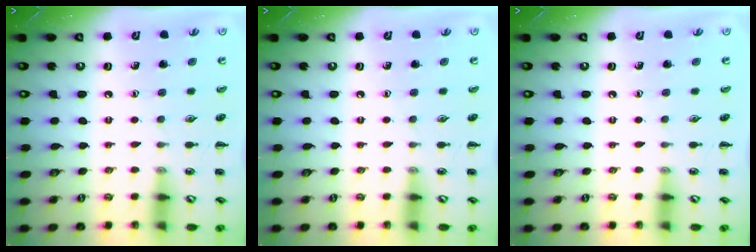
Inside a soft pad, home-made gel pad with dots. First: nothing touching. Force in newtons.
{"total": 0.0}
{"total": 0.0}